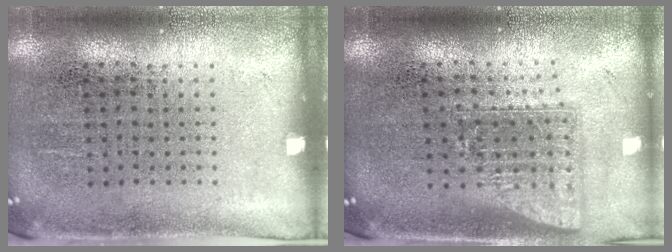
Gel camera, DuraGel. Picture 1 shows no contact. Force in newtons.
{"total": 1.6, "press": 1.2, "slide": 1.0}